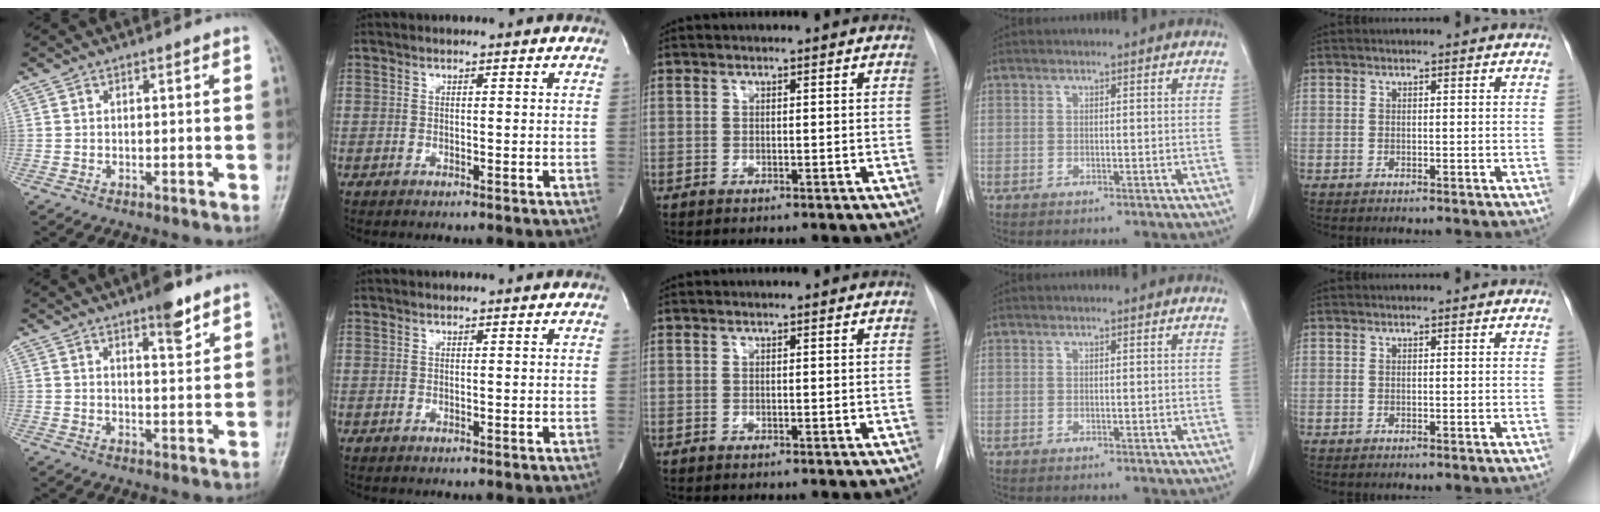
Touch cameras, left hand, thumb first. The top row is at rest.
{"thumb": {"total": 5.4, "force": [3.7, 1.4, 3.7], "torque": [-0.043, -0.024, 0.052]}}